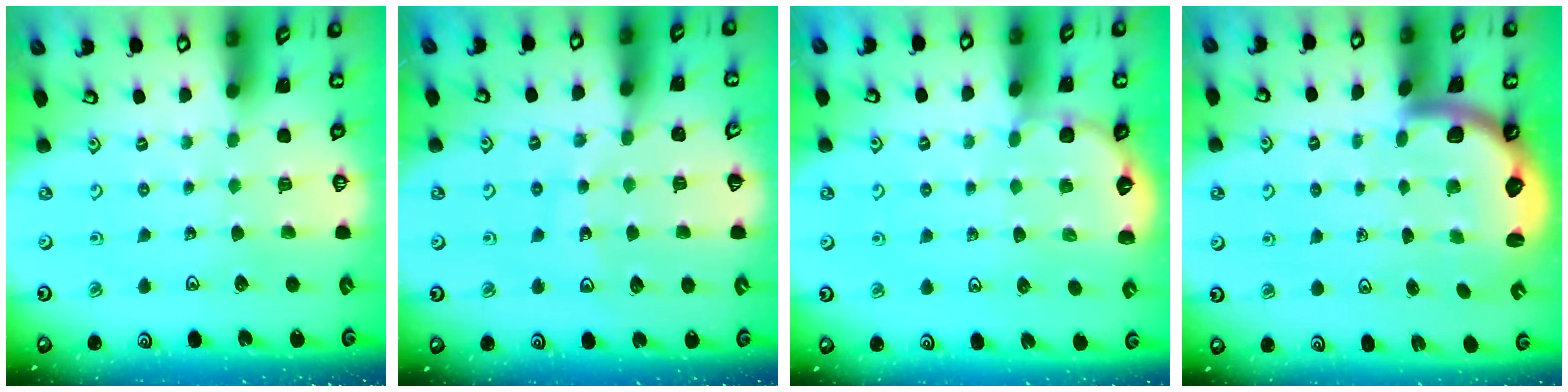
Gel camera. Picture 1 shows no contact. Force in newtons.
{"total": 11.6, "press": 11.5, "slide": 2.0}
{"total": 4.1, "press": 3.7, "slide": 1.8}
{"total": 2.9, "press": 2.8, "slide": 0.4}